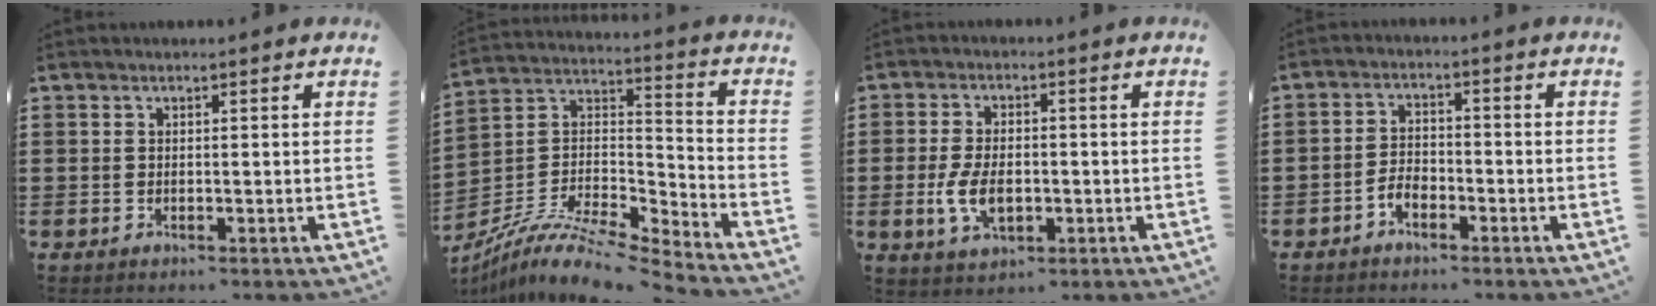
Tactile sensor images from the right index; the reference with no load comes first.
{"total": 9.8, "force": [-8.2, 2.0, 5.0], "torque": [-0.107, 0.005, -0.169]}
{"total": 5.8, "force": [-1.1, 3.2, 4.7], "torque": [-0.104, -0.004, -0.022]}
{"total": 2.9, "force": [-2.0, 1.4, 1.6], "torque": [-0.041, 0.000, -0.042]}